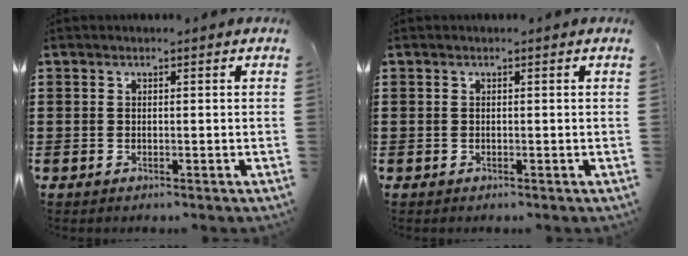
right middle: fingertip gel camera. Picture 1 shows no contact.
{"total": 0.0}